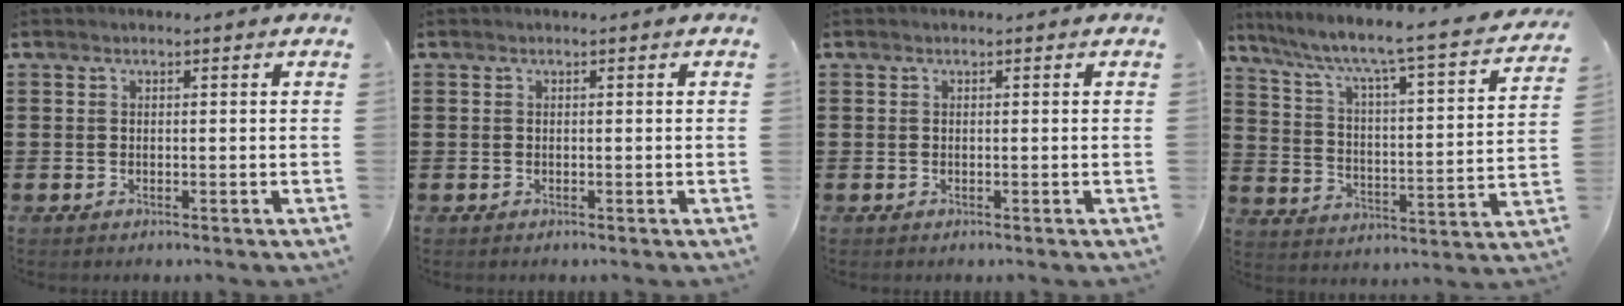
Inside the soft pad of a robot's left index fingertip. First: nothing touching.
{"total": 0.0}
{"total": 0.0}
{"total": 5.3, "force": [4.3, -0.1, 3.2], "torque": [-0.084, -0.048, 0.057]}